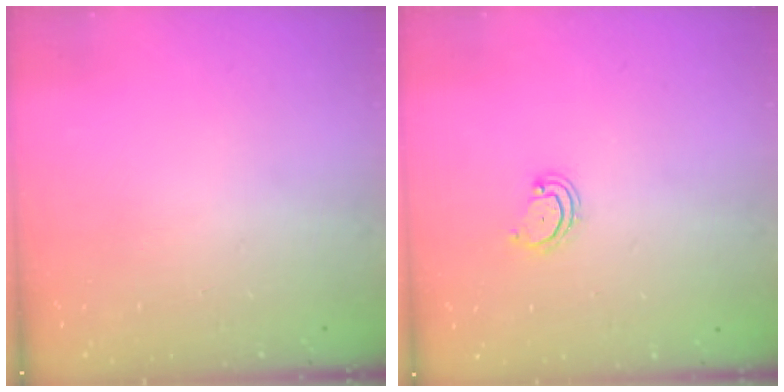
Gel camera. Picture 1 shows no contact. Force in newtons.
{"total": 2.8, "press": 2.8, "slide": 0.2}